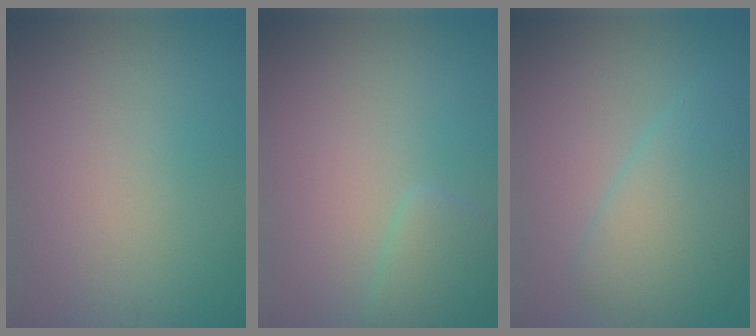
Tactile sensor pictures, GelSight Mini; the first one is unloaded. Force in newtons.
{"total": 2.1, "press": 2.1, "slide": 0.2}
{"total": 4.8, "press": 4.8, "slide": 0.2}